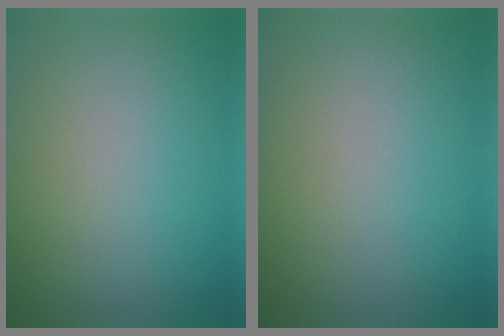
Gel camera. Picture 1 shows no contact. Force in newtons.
{"total": 0.0}